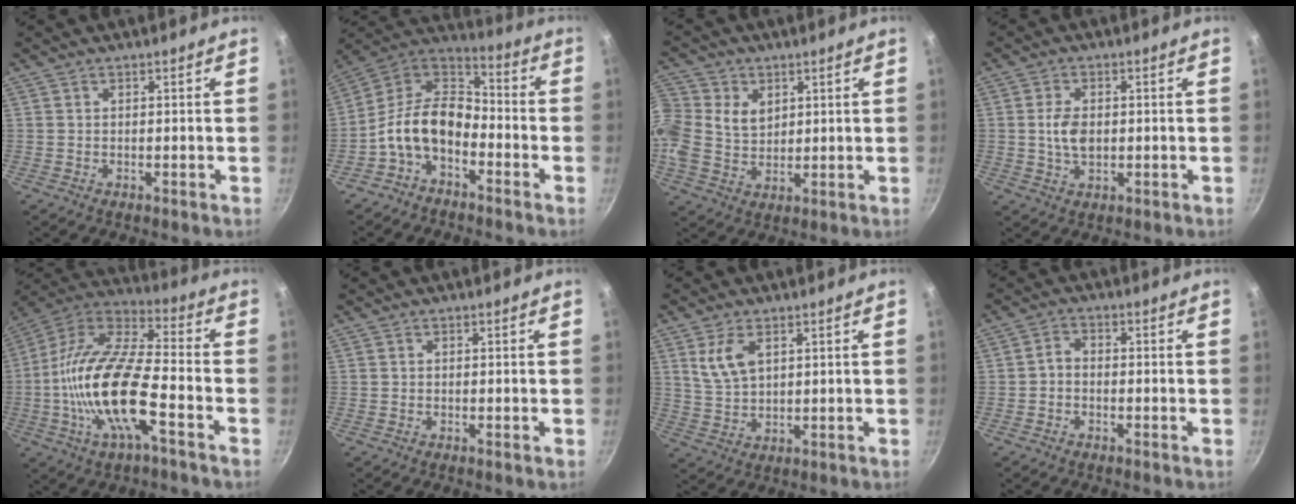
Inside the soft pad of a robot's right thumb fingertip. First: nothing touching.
{"total": 13.5, "force": [-5.0, 8.4, 9.2], "torque": [-0.155, 0.070, -0.119]}
{"total": 11.2, "force": [2.7, 9.2, 5.7], "torque": [-0.126, 0.004, 0.046]}
{"total": 5.1, "force": [0.1, 3.2, 3.9], "torque": [-0.068, 0.000, 0.001]}
{"total": 20.4, "force": [-5.7, 7.1, 18.2], "torque": [-0.349, 0.039, -0.127]}
{"total": 0.0}
{"total": 6.5, "force": [2.7, 3.6, 4.7], "torque": [-0.086, -0.015, 0.060]}
{"total": 2.3, "force": [-1.0, 1.5, 1.4], "torque": [-0.027, 0.018, -0.026]}